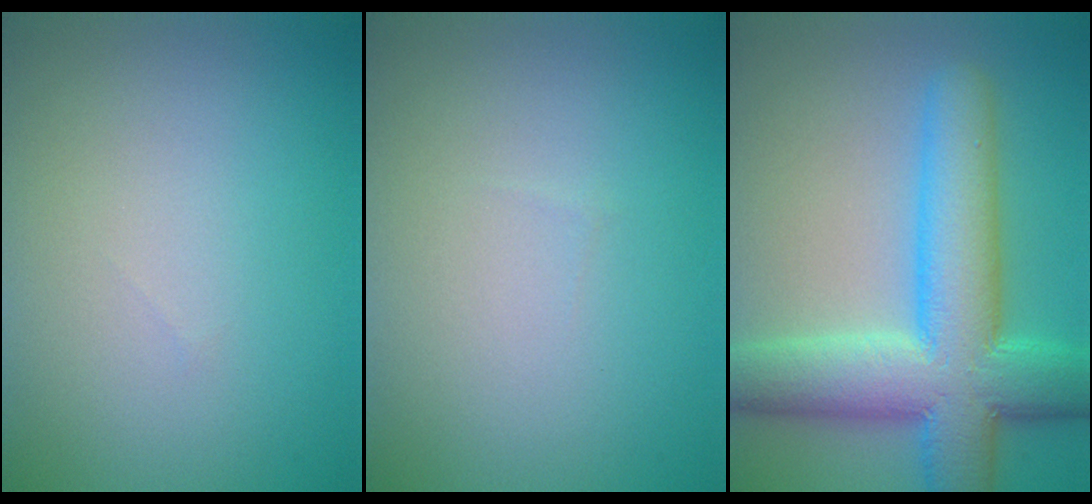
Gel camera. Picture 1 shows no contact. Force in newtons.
{"total": 0.0}
{"total": 10.4, "press": 10.4, "slide": 0.4}